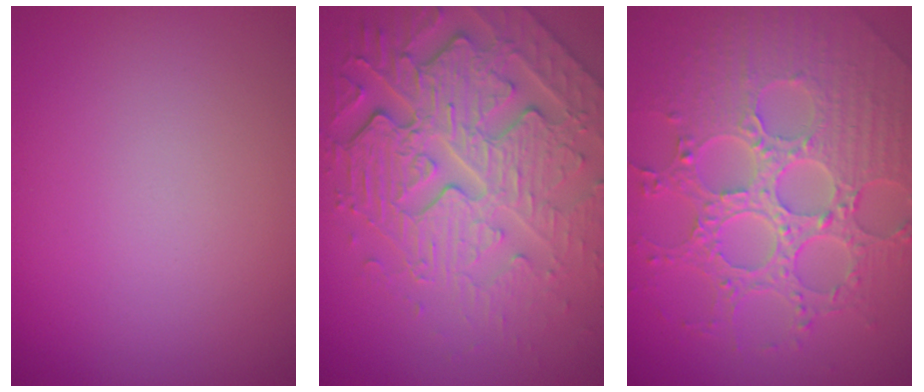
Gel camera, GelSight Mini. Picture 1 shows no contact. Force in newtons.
{"total": 7.6, "press": 5.8, "slide": 4.8}
{"total": 8.2, "press": 6.0, "slide": 5.6}